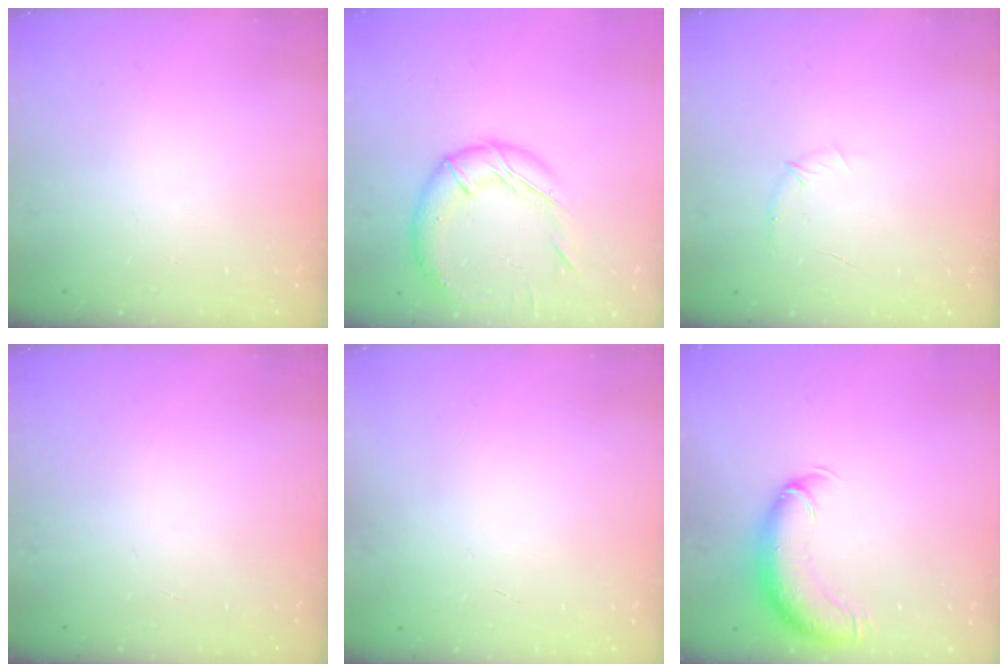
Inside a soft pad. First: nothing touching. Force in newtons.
{"total": 15.8, "press": 15.7, "slide": 1.7}
{"total": 5.5, "press": 5.3, "slide": 1.5}
{"total": 0.0}
{"total": 0.0}
{"total": 11.9, "press": 11.6, "slide": 2.7}